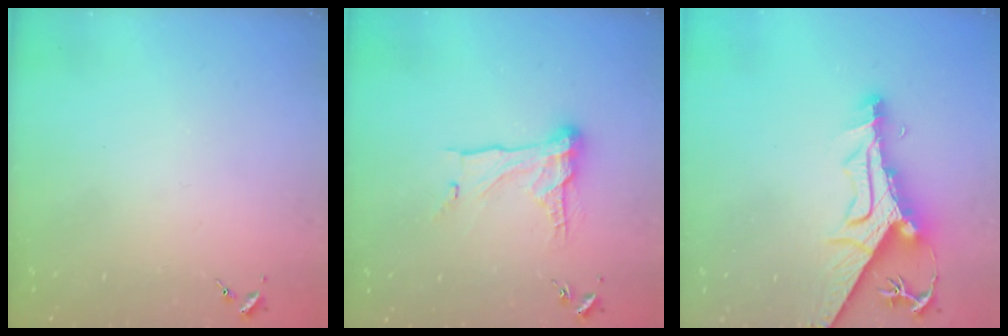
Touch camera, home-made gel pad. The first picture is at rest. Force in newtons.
{"total": 13.6, "press": 13.6, "slide": 1.0}
{"total": 13.6, "press": 13.5, "slide": 1.4}